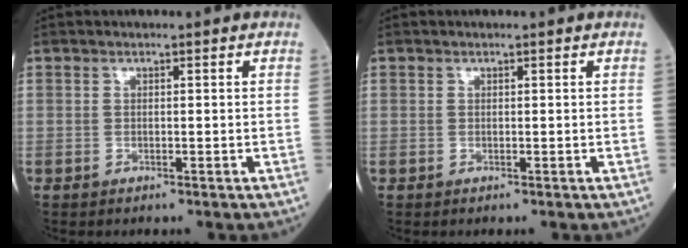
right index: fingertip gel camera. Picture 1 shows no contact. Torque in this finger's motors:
{"motor_torque": [-0.01, -0.02, 0.03, 0.02]}